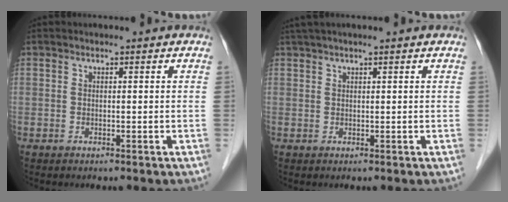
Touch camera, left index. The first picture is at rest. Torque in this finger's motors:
{"motor_torque": [0.82, -0.88, 0.20, 0.05]}